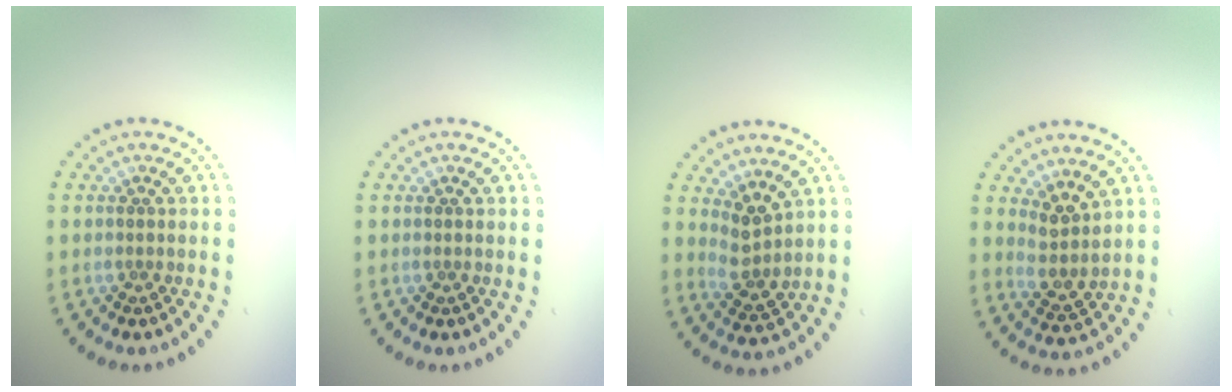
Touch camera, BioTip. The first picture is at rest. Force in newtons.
{"total": 0.0}
{"total": 2.5, "press": 1.9, "slide": 1.7}
{"total": 2.4, "press": 1.9, "slide": 1.4}